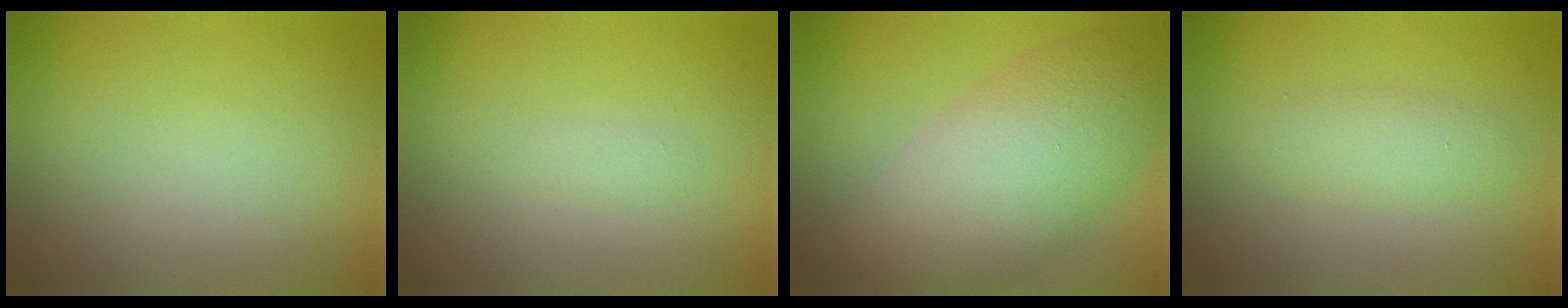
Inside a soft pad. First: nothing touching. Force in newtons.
{"total": 0.6, "press": 0.6, "slide": 0.0}
{"total": 9.2, "press": 9.2, "slide": 0.5}
{"total": 2.0, "press": 2.0, "slide": 0.0}